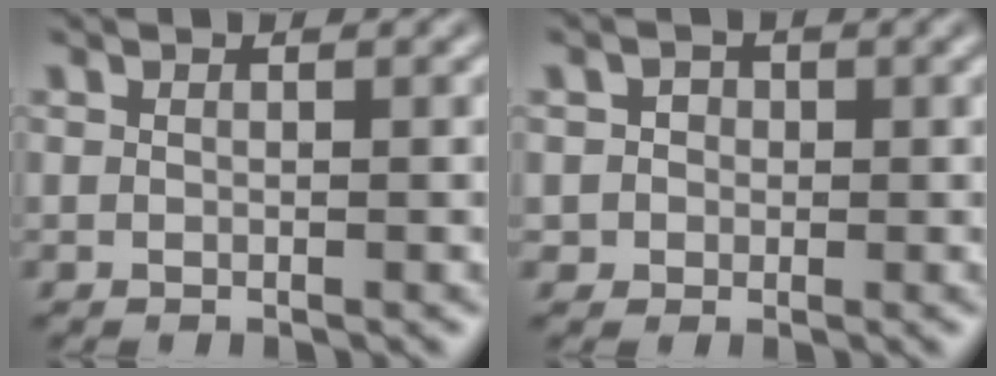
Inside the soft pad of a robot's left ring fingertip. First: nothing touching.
{"total": 1.7, "force": [0.1, 1.7, 0.3], "torque": [0.016, 0.002, -0.001]}